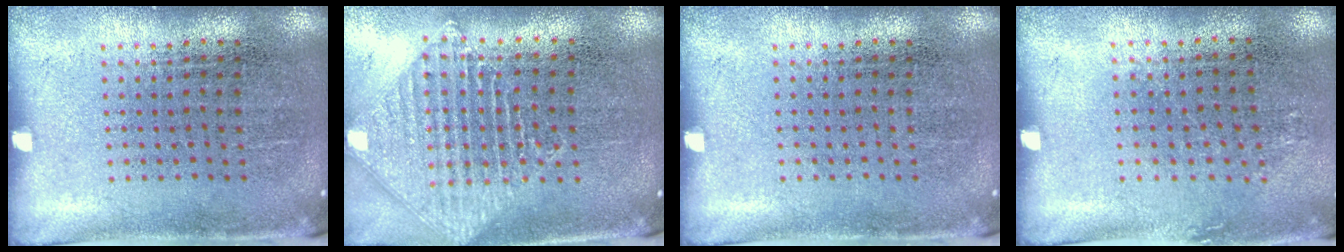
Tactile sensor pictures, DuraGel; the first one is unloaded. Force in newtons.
{"total": 1.3, "press": 1.2, "slide": 0.5}
{"total": 0.0}
{"total": 0.8, "press": 0.6, "slide": 0.5}